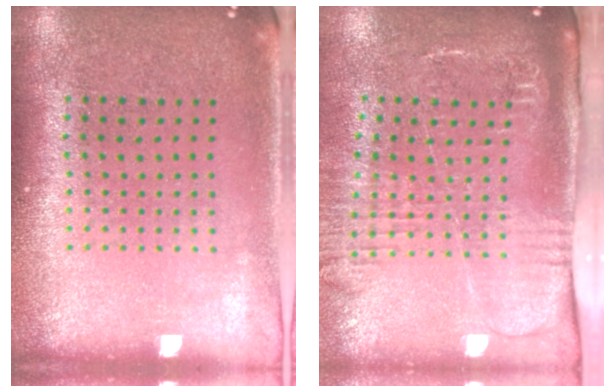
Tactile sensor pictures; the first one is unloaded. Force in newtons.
{"total": 2.7, "press": 2.1, "slide": 1.7}